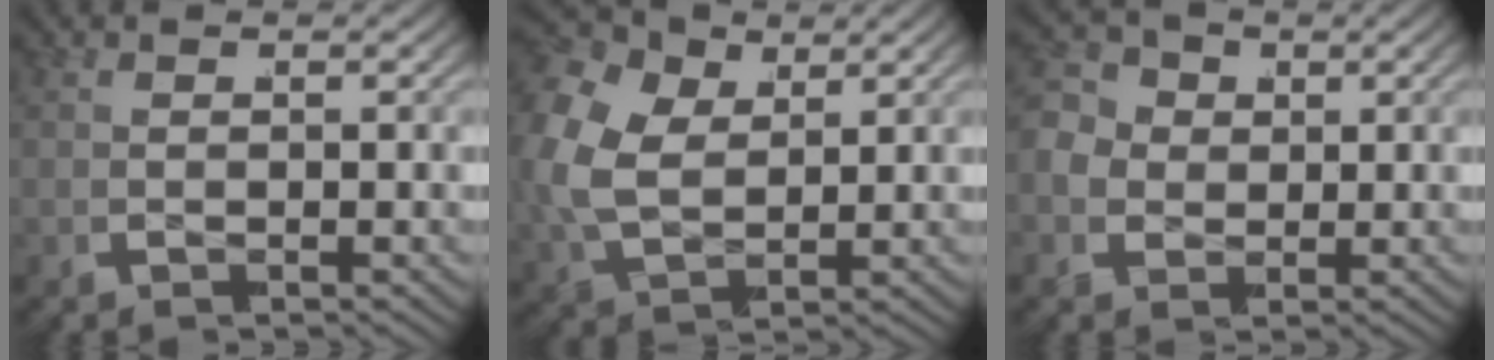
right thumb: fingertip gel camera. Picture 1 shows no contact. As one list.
[{"total": 10.1, "force": [1.1, 8.4, 5.5], "torque": [-0.167, -0.020, 0.018]}, {"total": 6.9, "force": [0.3, 6.1, 3.3], "torque": [-0.081, -0.014, -0.001]}]